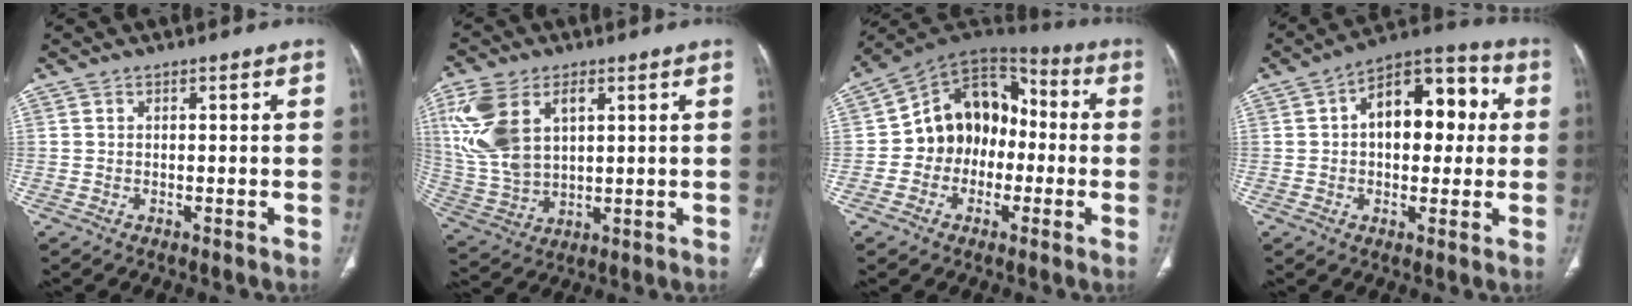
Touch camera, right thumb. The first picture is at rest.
{"total": 15.6, "force": [5.0, 9.4, 11.4], "torque": [-0.246, -0.003, 0.110]}
{"total": 15.0, "force": [-1.8, 11.9, 9.0], "torque": [-0.096, 0.048, -0.043]}
{"total": 15.4, "force": [2.4, 9.0, 12.2], "torque": [-0.138, 0.034, 0.028]}